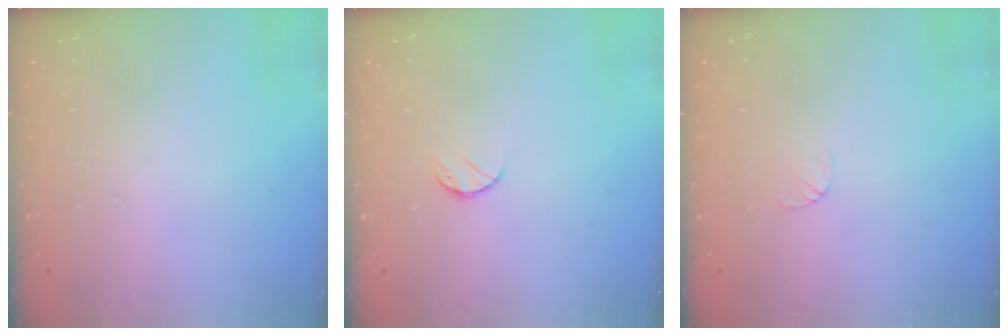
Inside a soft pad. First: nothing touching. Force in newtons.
{"total": 5.1, "press": 5.1, "slide": 0.5}
{"total": 3.3, "press": 3.3, "slide": 0.4}